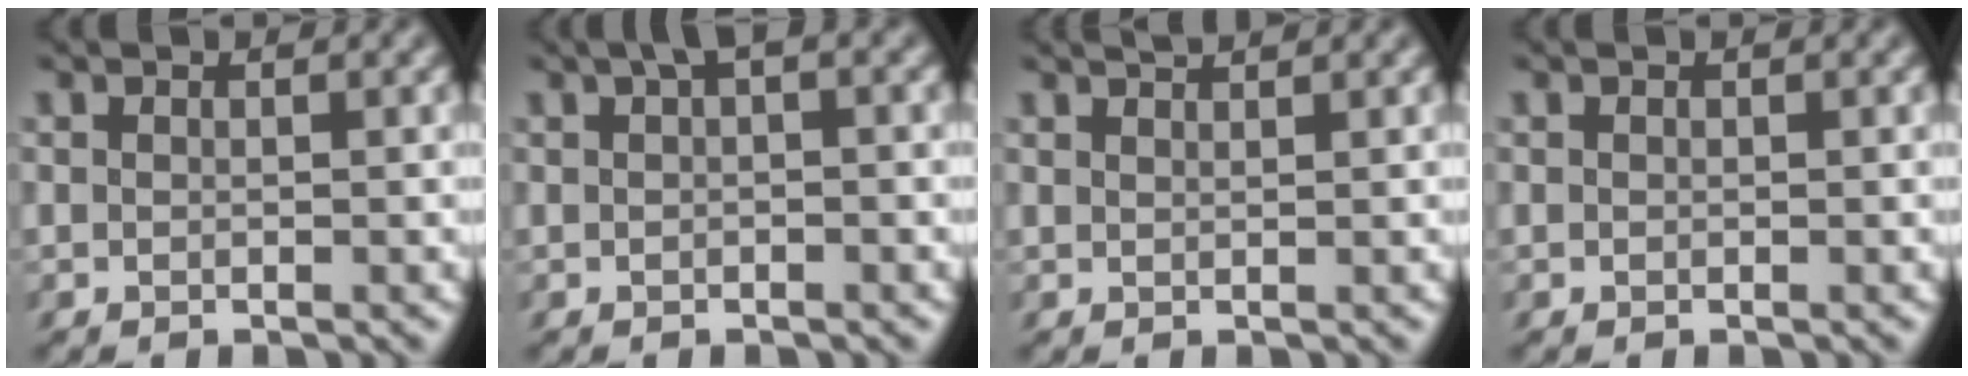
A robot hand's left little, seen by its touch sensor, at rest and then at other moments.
{"total": 3.1, "force": [1.3, 1.4, 2.4], "torque": [-0.036, 0.014, 0.015]}
{"total": 1.6, "force": [1.4, 0.2, 0.6], "torque": [0.002, 0.012, 0.012]}
{"total": 0.0}